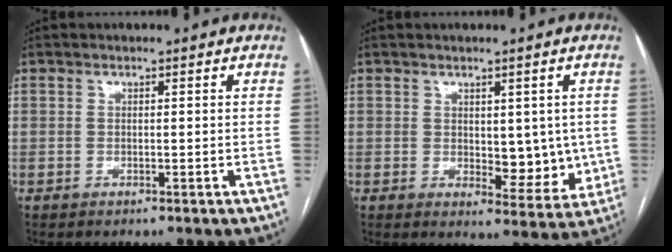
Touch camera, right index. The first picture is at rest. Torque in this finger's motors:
{"motor_torque": [0.49, 0.52, 0.12, 0.03]}